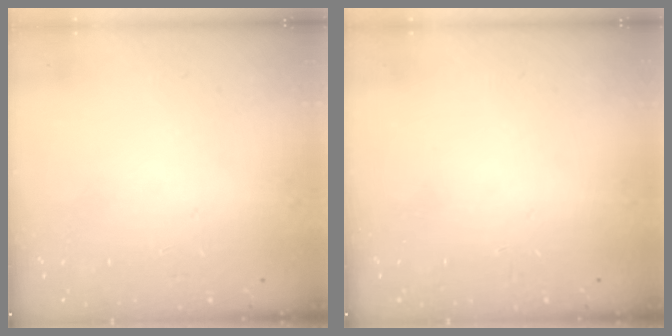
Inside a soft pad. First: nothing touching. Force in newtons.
{"total": 0.0}